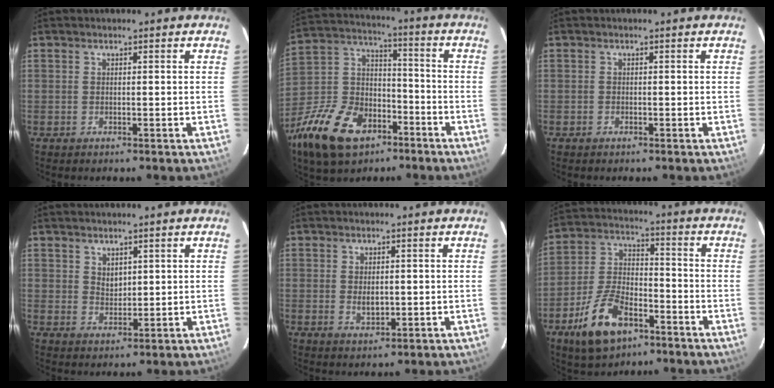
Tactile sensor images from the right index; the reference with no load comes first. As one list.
[{"total": 22.8, "force": [-13.1, 13.8, 12.6], "torque": [-0.293, 0.010, -0.222]}, {"total": 0.5, "force": [-0.4, 0.3, 0.0], "torque": [-0.001, 0.002, -0.009]}, {"total": 2.8, "force": [1.7, 1.9, 1.1], "torque": [-0.013, 0.000, 0.032]}, {"total": 3.1, "force": [-0.2, 2.0, 2.5], "torque": [-0.040, -0.005, 0.001]}, {"total": 13.9, "force": [-7.9, 7.0, 9.0], "torque": [-0.194, 0.007, -0.140]}]